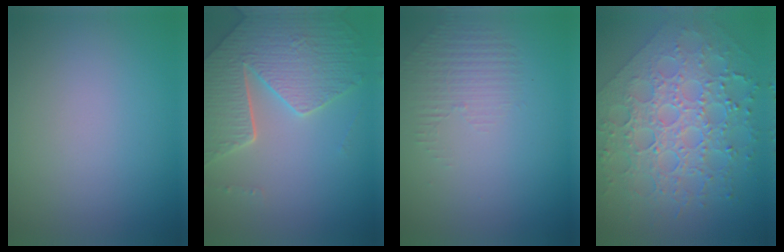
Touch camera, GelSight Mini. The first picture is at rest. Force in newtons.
{"total": 6.7, "press": 5.4, "slide": 4.1}
{"total": 1.4, "press": 0.3, "slide": 1.4}
{"total": 8.3, "press": 6.1, "slide": 5.6}